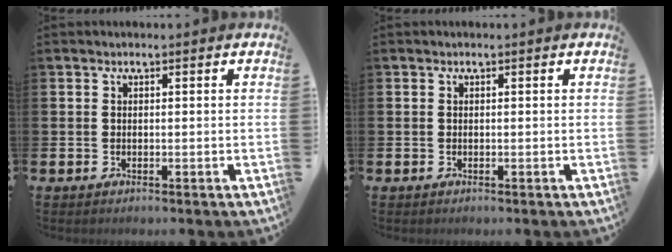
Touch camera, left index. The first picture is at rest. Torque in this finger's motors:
{"motor_torque": [0.00, 0.00, -0.01, 0.01]}